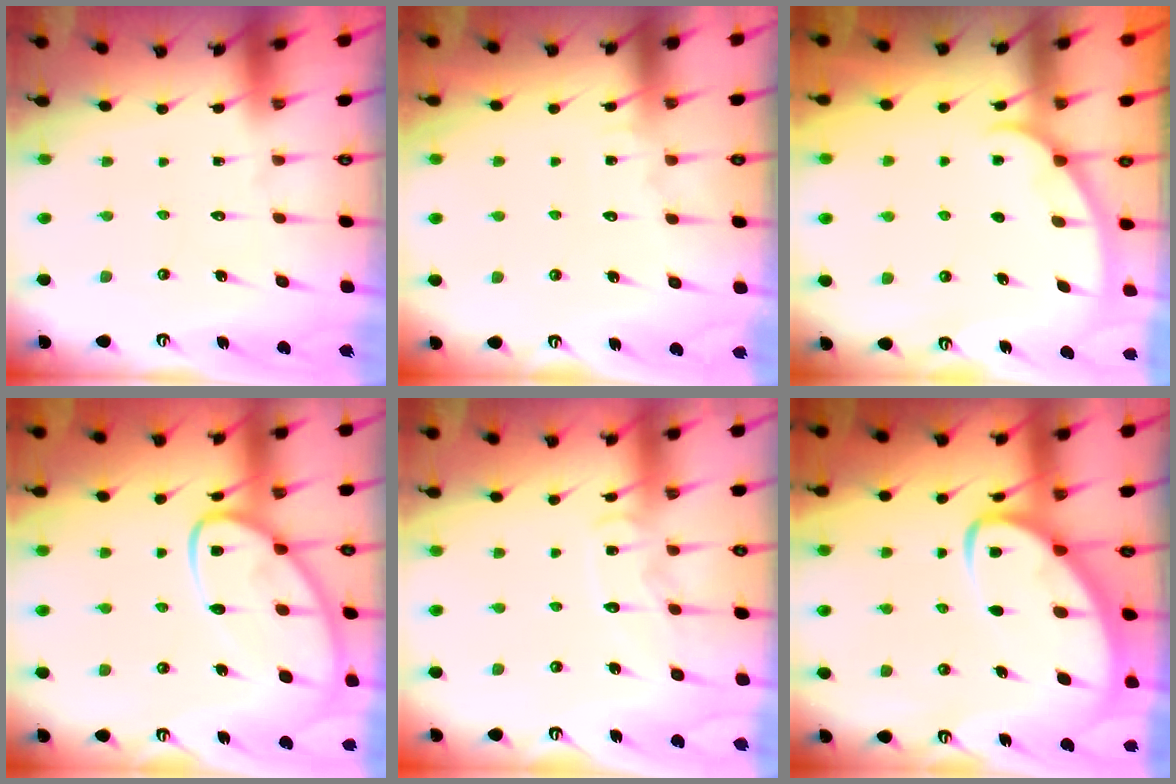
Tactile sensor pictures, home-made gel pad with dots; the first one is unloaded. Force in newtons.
{"total": 5.6, "press": 5.5, "slide": 0.6}
{"total": 2.3, "press": 2.3, "slide": 0.2}
{"total": 13.7, "press": 13.6, "slide": 1.3}
{"total": 8.1, "press": 8.1, "slide": 0.6}
{"total": 7.7, "press": 7.6, "slide": 0.8}